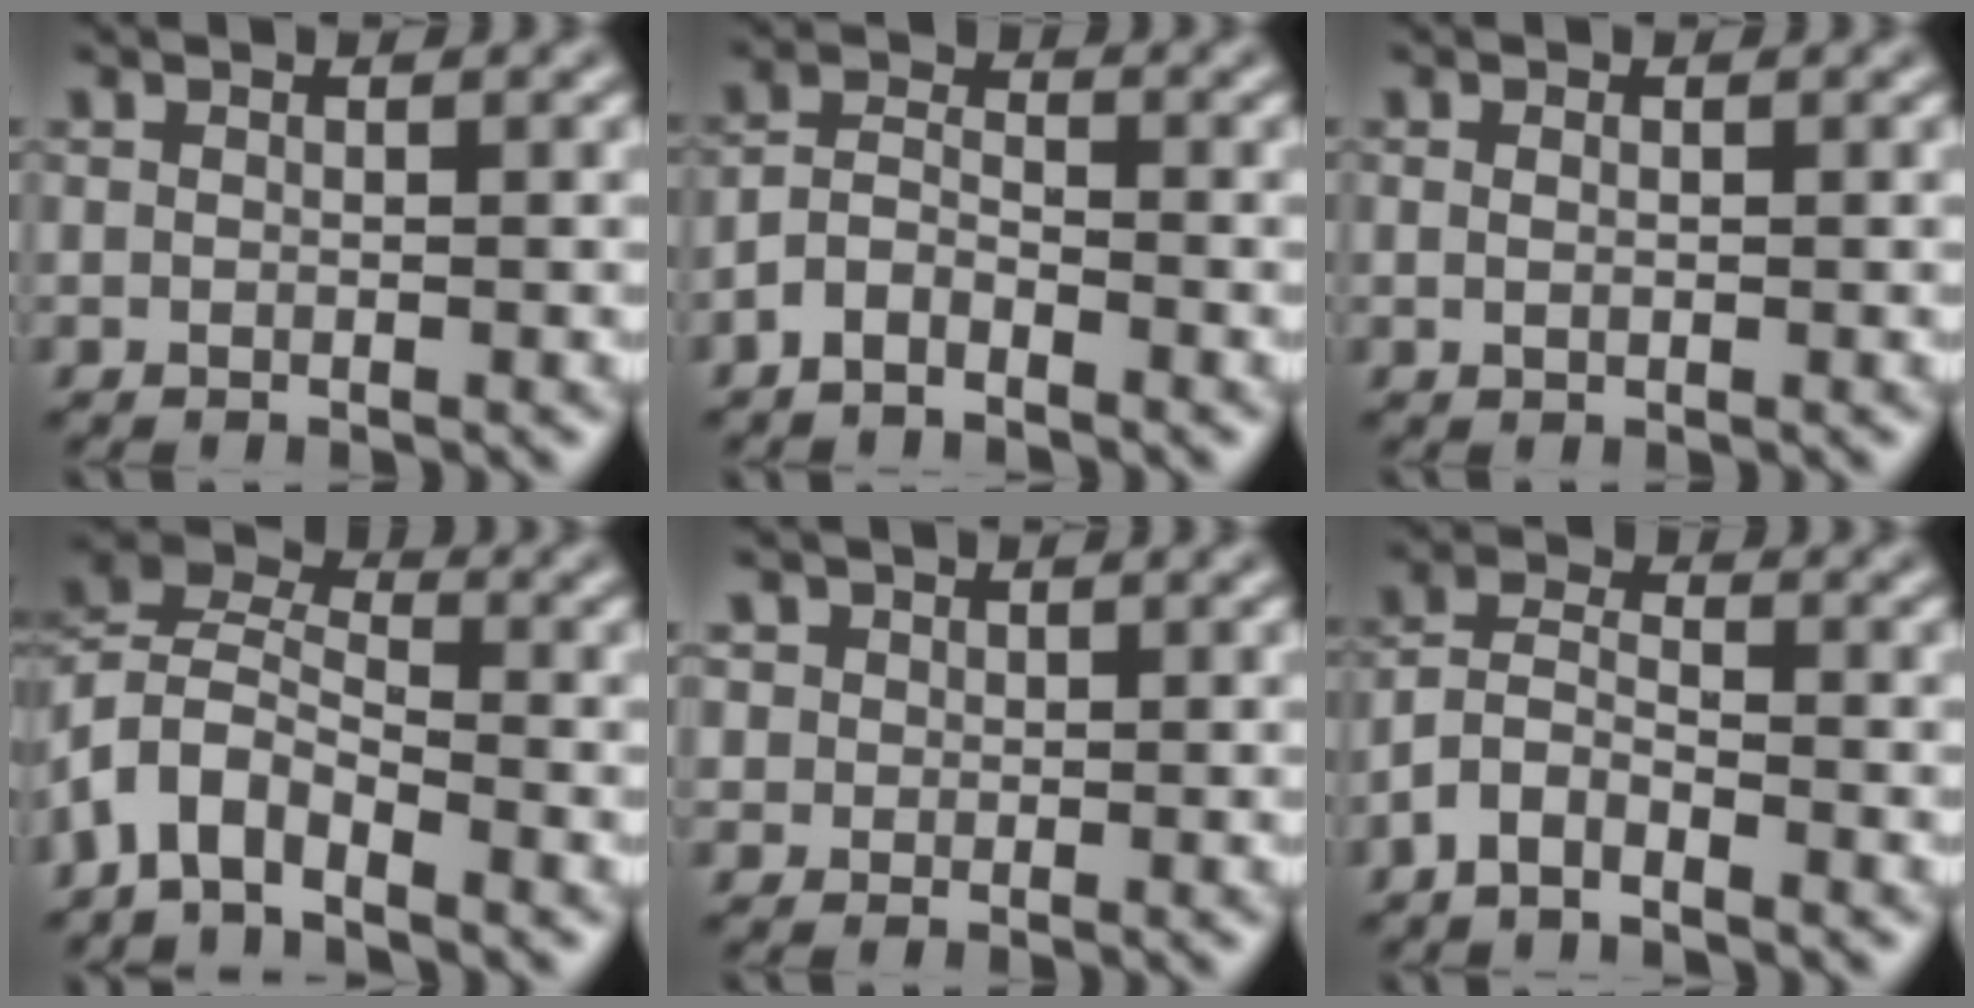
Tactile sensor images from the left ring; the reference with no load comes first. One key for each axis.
{"total": 2.6, "fx": -1.9, "fy": 1.1, "fz": 1.4, "tx": -0.029, "ty": 0.008, "tz": -0.046}
{"total": 0.6, "fx": 0.1, "fy": 0.3, "fz": 0.5, "tx": -0.011, "ty": 0.001, "tz": 0.002}
{"total": 5.4, "fx": -3.6, "fy": 2.6, "fz": 3.2, "tx": -0.057, "ty": 0.003, "tz": -0.086}
{"total": 2.6, "fx": 1.3, "fy": 2.1, "fz": 0.7, "tx": -0.016, "ty": 0.005, "tz": 0.029}
{"total": 3.1, "fx": -2.2, "fy": 1.2, "fz": 1.9, "tx": -0.040, "ty": 0.008, "tz": -0.056}